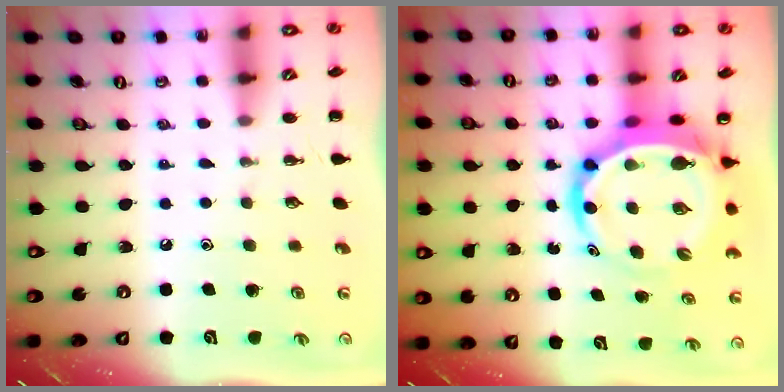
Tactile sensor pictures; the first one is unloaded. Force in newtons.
{"total": 11.5, "press": 11.0, "slide": 3.2}